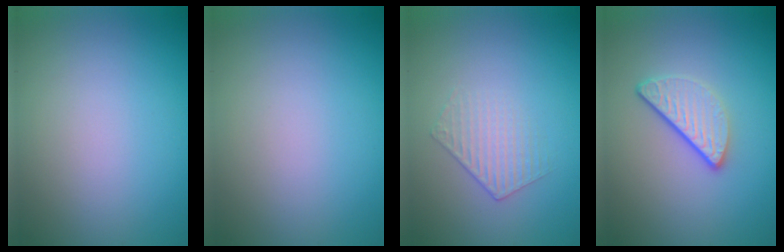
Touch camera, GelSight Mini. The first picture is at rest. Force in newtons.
{"total": 0.0}
{"total": 1.5, "press": 0.9, "slide": 1.2}
{"total": 3.2, "press": 2.4, "slide": 2.1}